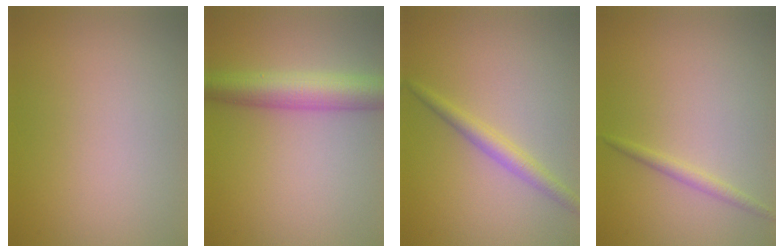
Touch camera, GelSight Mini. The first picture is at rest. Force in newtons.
{"total": 5.5, "press": 5.5, "slide": 0.2}
{"total": 1.5, "press": 1.5, "slide": 0.1}
{"total": 1.2, "press": 1.2, "slide": 0.1}